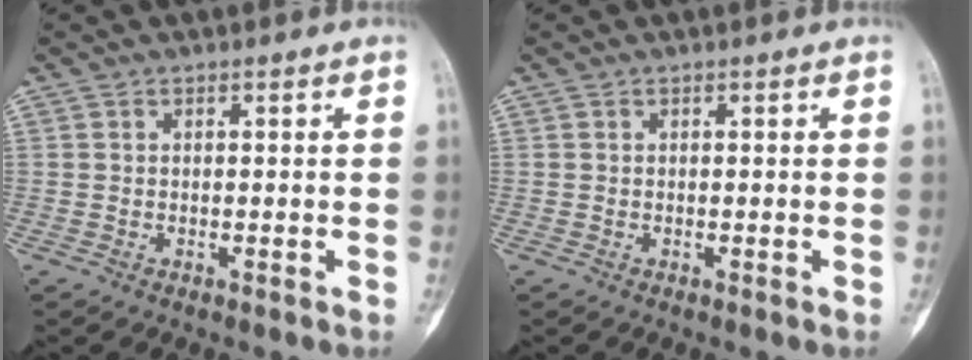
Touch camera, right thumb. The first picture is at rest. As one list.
[{"total": 0.0}]